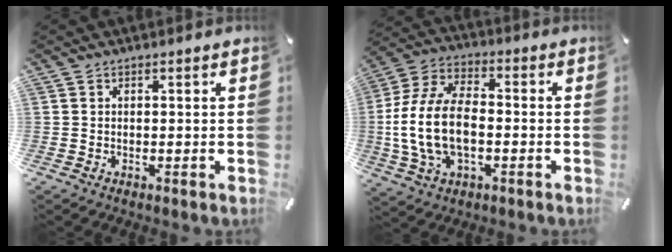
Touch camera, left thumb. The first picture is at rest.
{"total": 15.0, "force": [-2.6, 9.4, 11.4], "torque": [-0.253, 0.005, -0.048]}